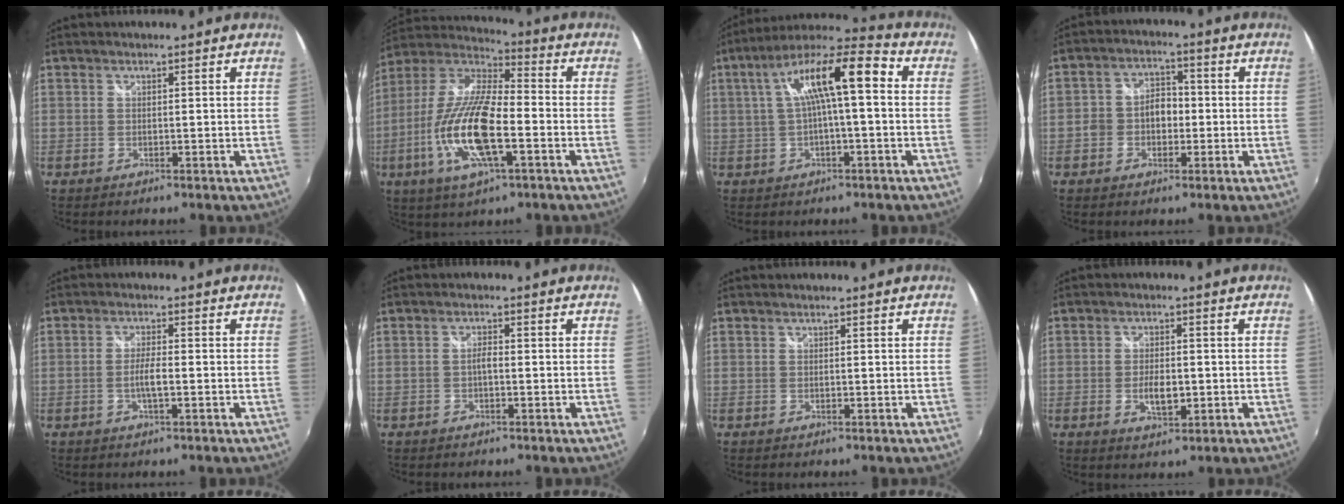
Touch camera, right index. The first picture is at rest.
{"total": 18.4, "force": [-5.7, 5.4, 16.7], "torque": [-0.342, -0.013, -0.116]}
{"total": 13.8, "force": [1.8, 3.1, 13.3], "torque": [-0.231, 0.034, 0.027]}
{"total": 5.7, "force": [-1.4, 4.5, 3.1], "torque": [-0.058, 0.016, -0.023]}
{"total": 3.1, "force": [-1.0, 0.2, 3.0], "torque": [-0.057, 0.001, -0.019]}
{"total": 1.6, "force": [-0.5, 0.5, 1.4], "torque": [-0.027, 0.005, -0.011]}
{"total": 0.0}
{"total": 4.8, "force": [-1.0, 2.3, 4.1], "torque": [-0.077, -0.002, -0.017]}